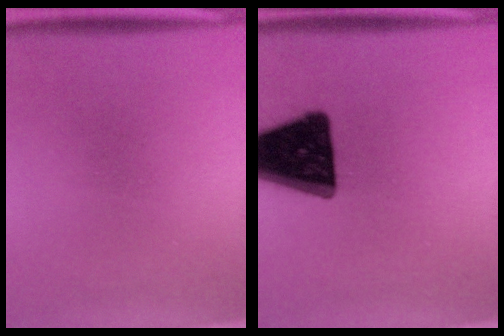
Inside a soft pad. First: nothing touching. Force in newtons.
{"total": 18.4}